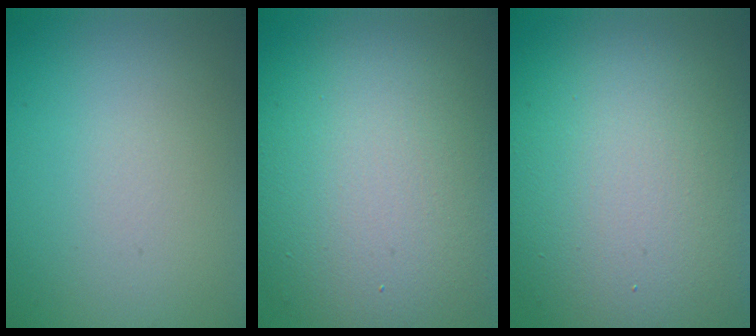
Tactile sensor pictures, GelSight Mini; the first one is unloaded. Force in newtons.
{"total": 13.3, "press": 13.2, "slide": 1.3}
{"total": 14.3, "press": 14.3, "slide": 0.9}